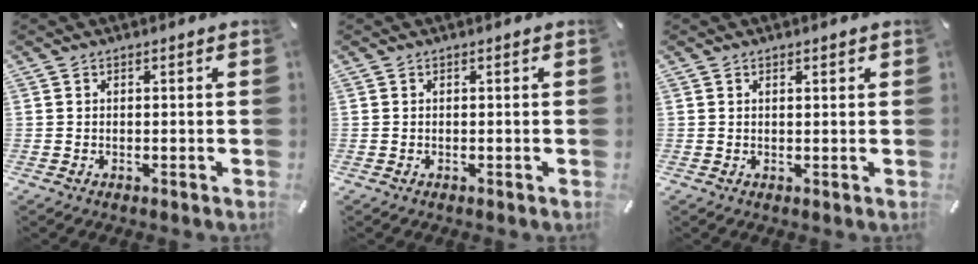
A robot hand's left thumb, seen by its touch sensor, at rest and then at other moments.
{"total": 0.0}
{"total": 0.9, "force": [0.6, 0.3, 0.6], "torque": [-0.011, 0.000, 0.011]}